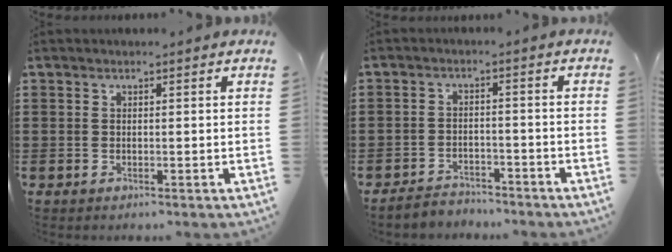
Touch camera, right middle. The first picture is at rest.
{"total": 3.2, "force": [-3.1, 0.7, -0.3], "torque": [-0.003, 0.002, -0.068]}